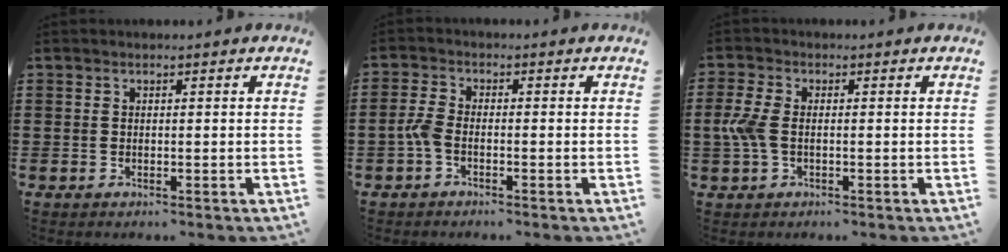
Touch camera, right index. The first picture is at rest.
{"total": 2.7, "force": [-1.2, 1.1, 2.2], "torque": [-0.062, -0.004, -0.029]}
{"total": 4.5, "force": [-0.7, 2.4, 3.7], "torque": [-0.106, -0.009, -0.022]}